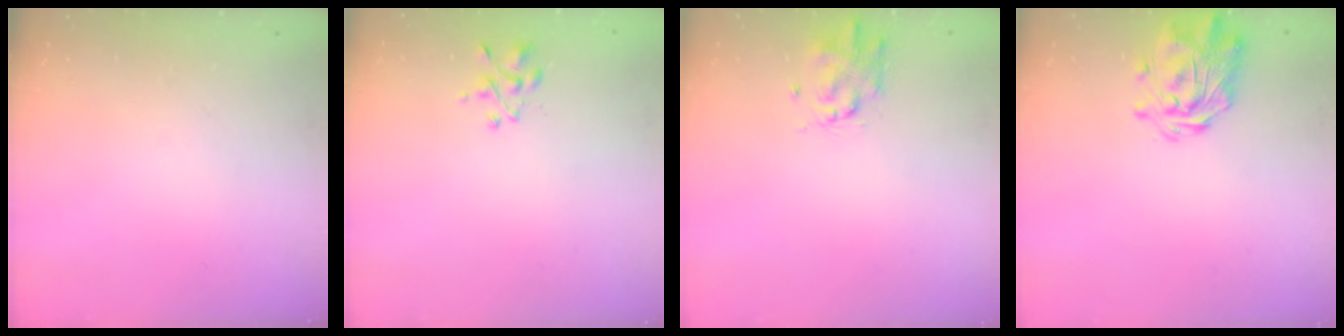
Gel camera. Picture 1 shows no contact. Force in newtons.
{"total": 2.1, "press": 1.8, "slide": 0.9}
{"total": 2.0, "press": 1.9, "slide": 0.6}
{"total": 2.9, "press": 2.6, "slide": 1.3}